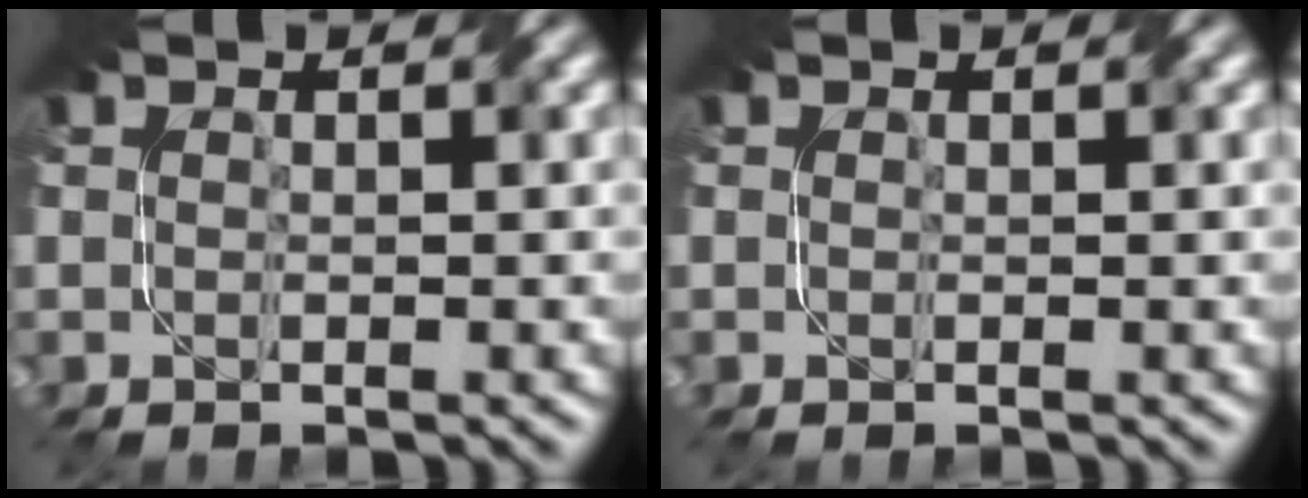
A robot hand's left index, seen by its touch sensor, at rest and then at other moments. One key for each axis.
{"total": 0.0}